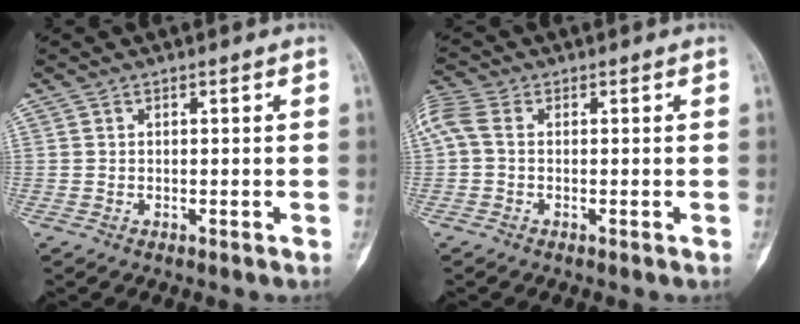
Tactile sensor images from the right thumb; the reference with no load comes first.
{"total": 5.0, "force": [0.4, 3.0, 3.9], "torque": [-0.108, 0.018, 0.001]}